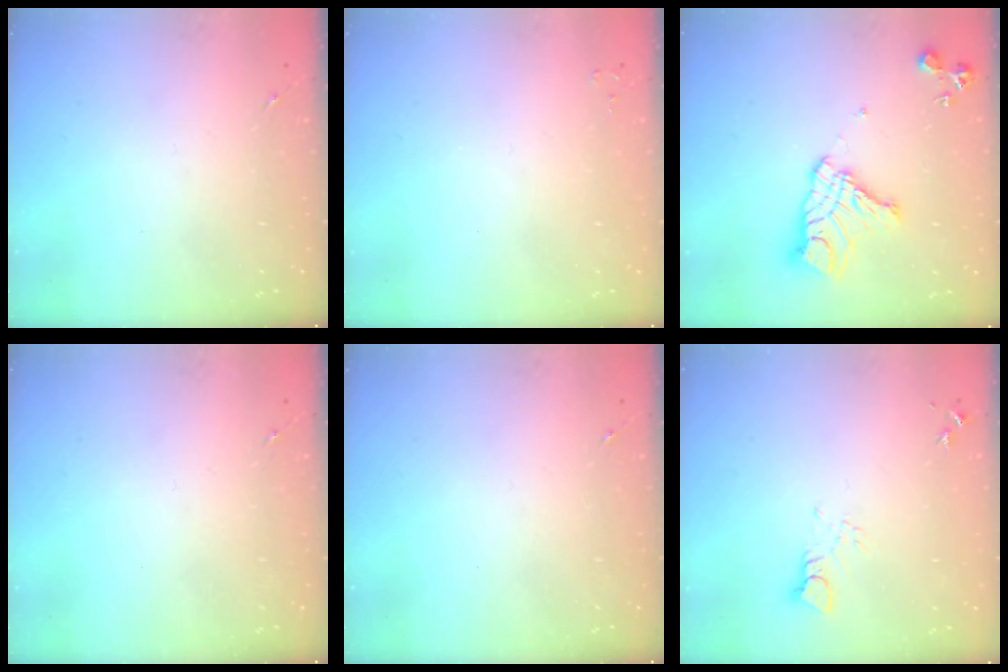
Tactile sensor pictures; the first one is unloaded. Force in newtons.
{"total": 2.0, "press": 2.0, "slide": 0.3}
{"total": 14.4, "press": 14.3, "slide": 1.3}
{"total": 0.0}
{"total": 0.0}
{"total": 3.2, "press": 3.2, "slide": 0.3}